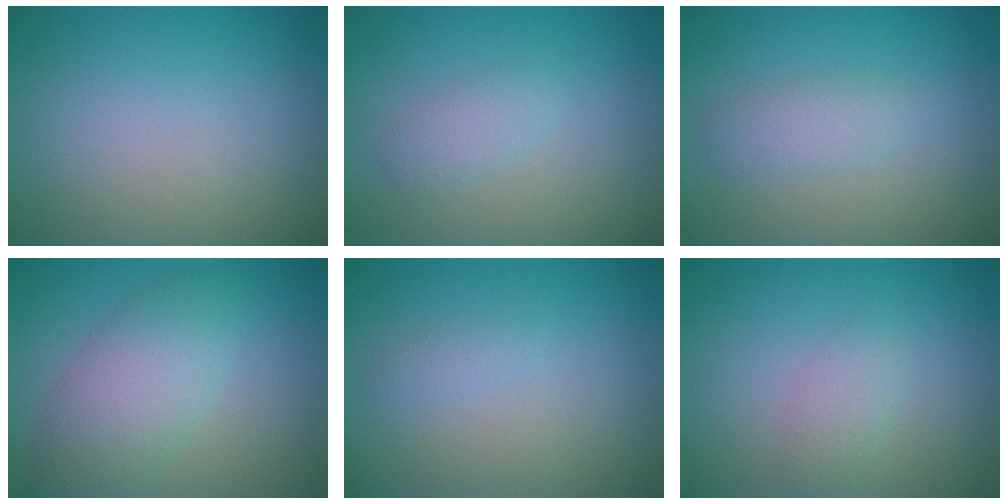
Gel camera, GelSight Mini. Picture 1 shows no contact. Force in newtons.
{"total": 1.8, "press": 1.8, "slide": 0.2}
{"total": 1.8, "press": 1.8, "slide": 0.0}
{"total": 5.2, "press": 5.2, "slide": 0.2}
{"total": 0.8, "press": 0.7, "slide": 0.1}
{"total": 1.6, "press": 1.6, "slide": 0.0}